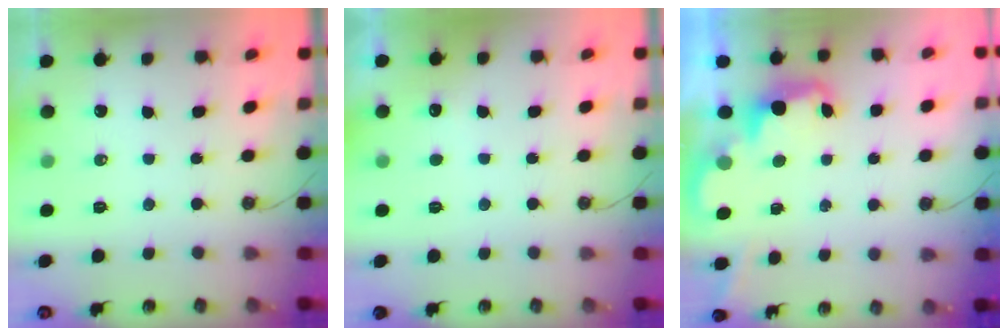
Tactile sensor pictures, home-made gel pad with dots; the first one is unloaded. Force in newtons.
{"total": 2.4, "press": 2.2, "slide": 1.0}
{"total": 2.5, "press": 2.4, "slide": 0.5}